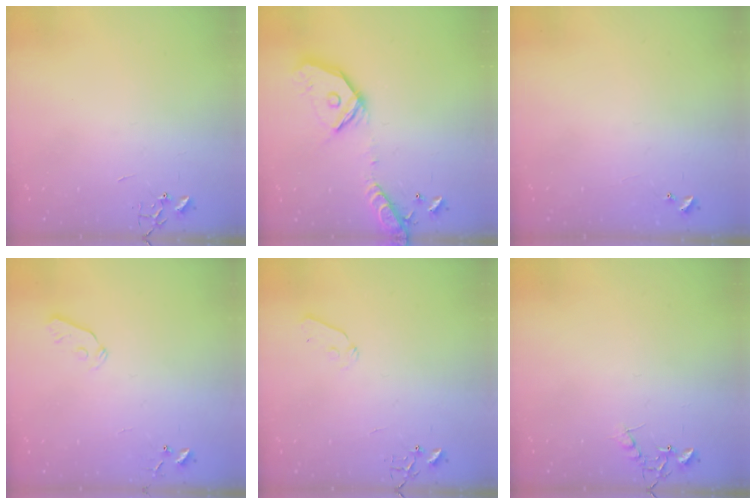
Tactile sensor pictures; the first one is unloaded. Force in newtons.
{"total": 18.4, "press": 18.2, "slide": 3.1}
{"total": 5.0, "press": 5.0, "slide": 0.6}
{"total": 3.7, "press": 3.6, "slide": 0.7}
{"total": 4.9, "press": 4.8, "slide": 0.7}
{"total": 6.8, "press": 6.8, "slide": 0.3}